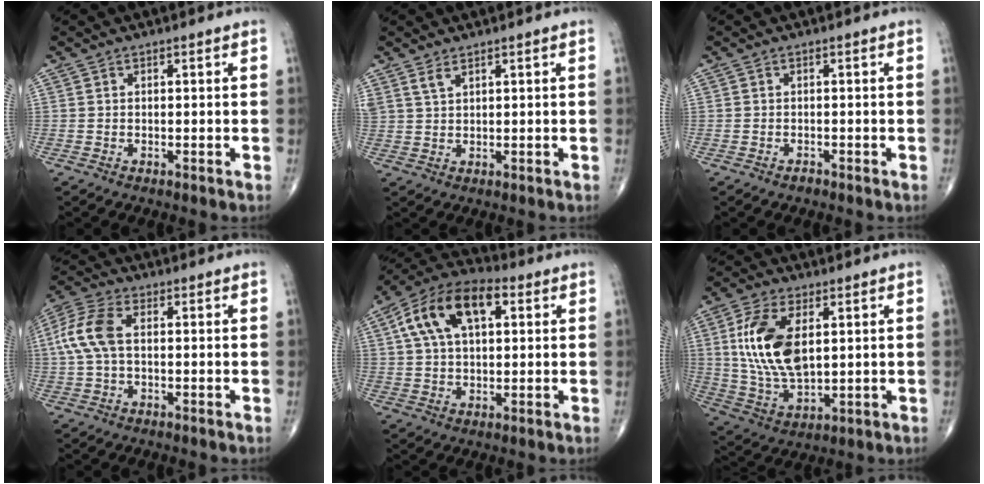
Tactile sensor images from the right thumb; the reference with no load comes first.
{"total": 2.3, "force": [1.7, 0.9, 1.3], "torque": [-0.026, -0.004, 0.041]}
{"total": 0.7, "force": [-0.5, 0.5, 0.0], "torque": [0.002, 0.002, -0.011]}
{"total": 8.8, "force": [0.8, 5.0, 7.1], "torque": [-0.176, 0.025, 0.013]}
{"total": 15.3, "force": [5.1, 8.6, 11.6], "torque": [-0.197, 0.026, 0.080]}
{"total": 15.0, "force": [3.3, 7.9, 12.3], "torque": [-0.242, -0.013, 0.071]}